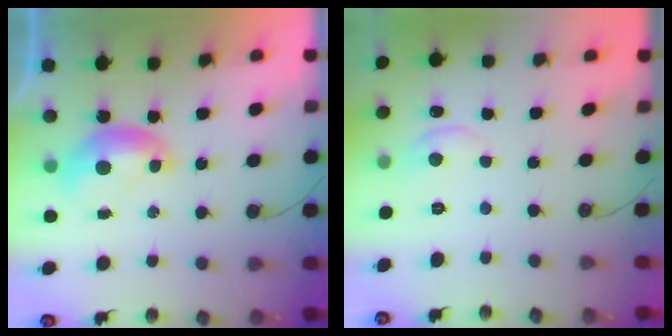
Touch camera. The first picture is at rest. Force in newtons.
{"total": 1.1, "press": 1.0, "slide": 0.6}